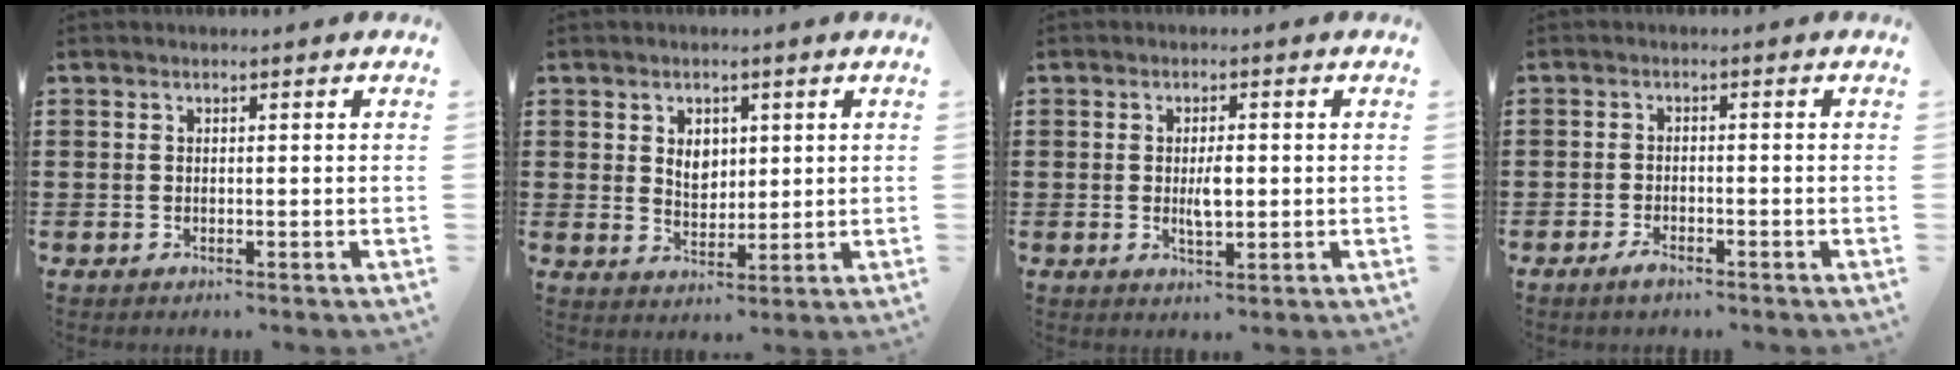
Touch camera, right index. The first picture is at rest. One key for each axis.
{"total": 3.7, "fx": 1.2, "fy": 2.8, "fz": 2.1, "tx": -0.042, "ty": 0.008, "tz": 0.018}
{"total": 3.3, "fx": -0.1, "fy": 1.3, "fz": 3.1, "tx": -0.057, "ty": 0.002, "tz": -0.002}
{"total": 1.9, "fx": -1.4, "fy": 0.7, "fz": 1.0, "tx": -0.026, "ty": 0.000, "tz": -0.029}